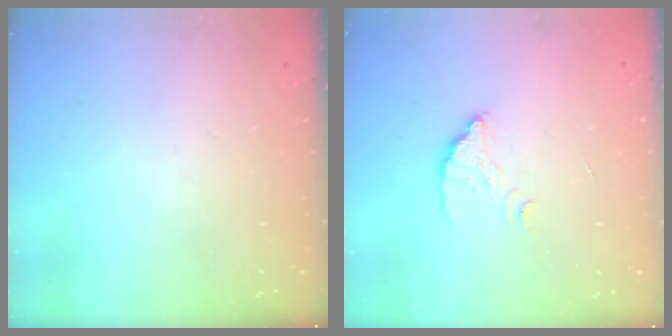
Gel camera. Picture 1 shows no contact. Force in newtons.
{"total": 2.9, "press": 2.9, "slide": 0.3}